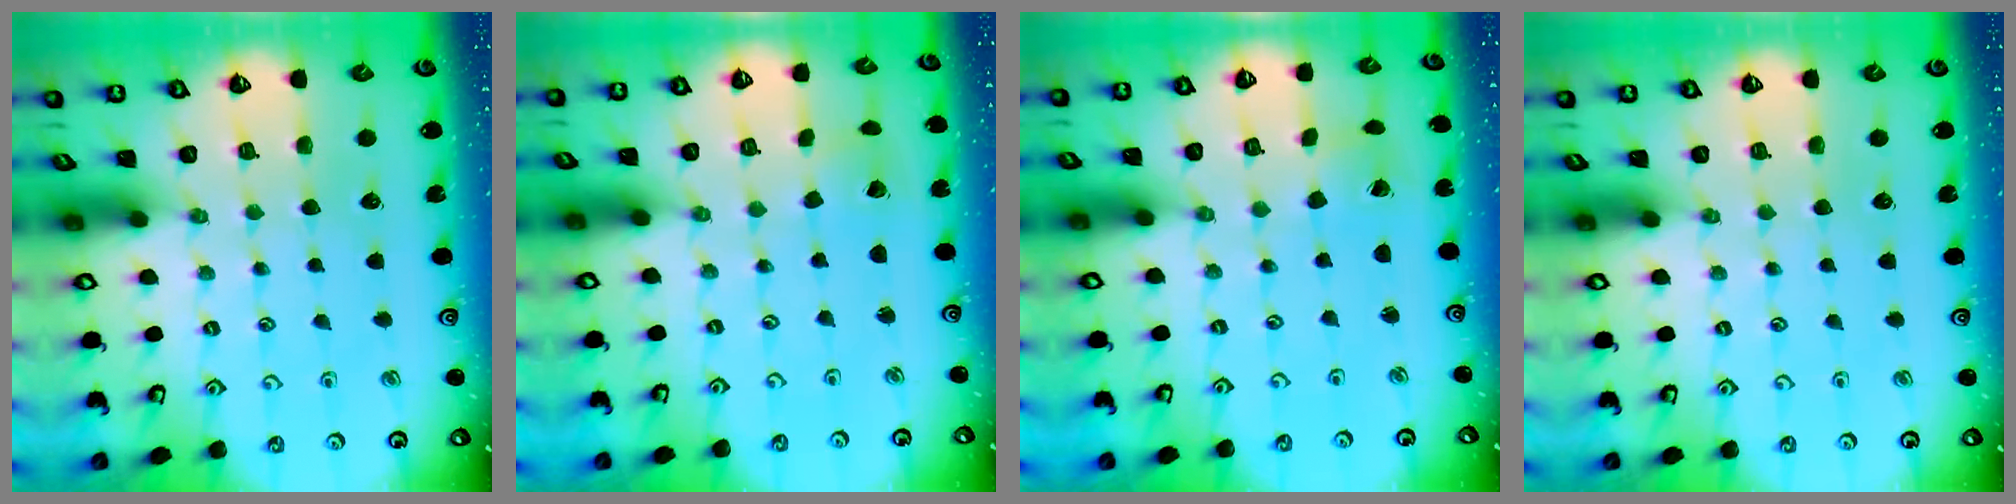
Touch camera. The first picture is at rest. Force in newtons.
{"total": 2.3, "press": 2.3, "slide": 0.2}
{"total": 1.2, "press": 1.2, "slide": 0.1}
{"total": 0.0}